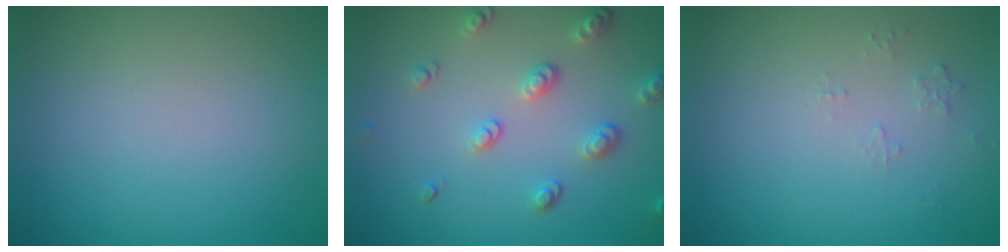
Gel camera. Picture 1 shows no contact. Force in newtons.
{"total": 2.9, "press": 2.6, "slide": 1.3}
{"total": 0.6, "press": 0.4, "slide": 0.5}